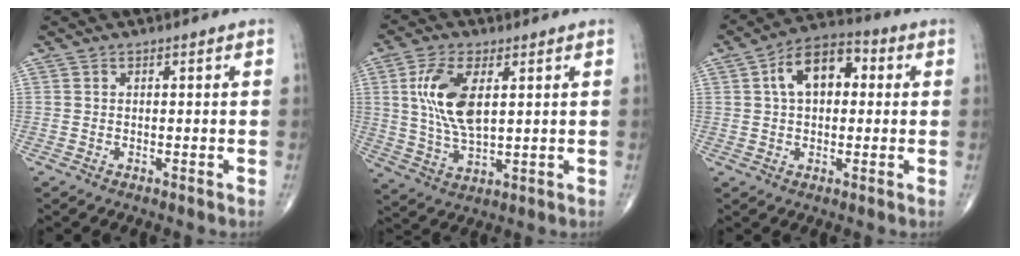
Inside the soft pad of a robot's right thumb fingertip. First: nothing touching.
{"total": 11.6, "force": [2.8, 5.4, 9.9], "torque": [-0.202, -0.013, 0.060]}
{"total": 10.8, "force": [2.1, 6.6, 8.2], "torque": [-0.119, 0.025, 0.025]}